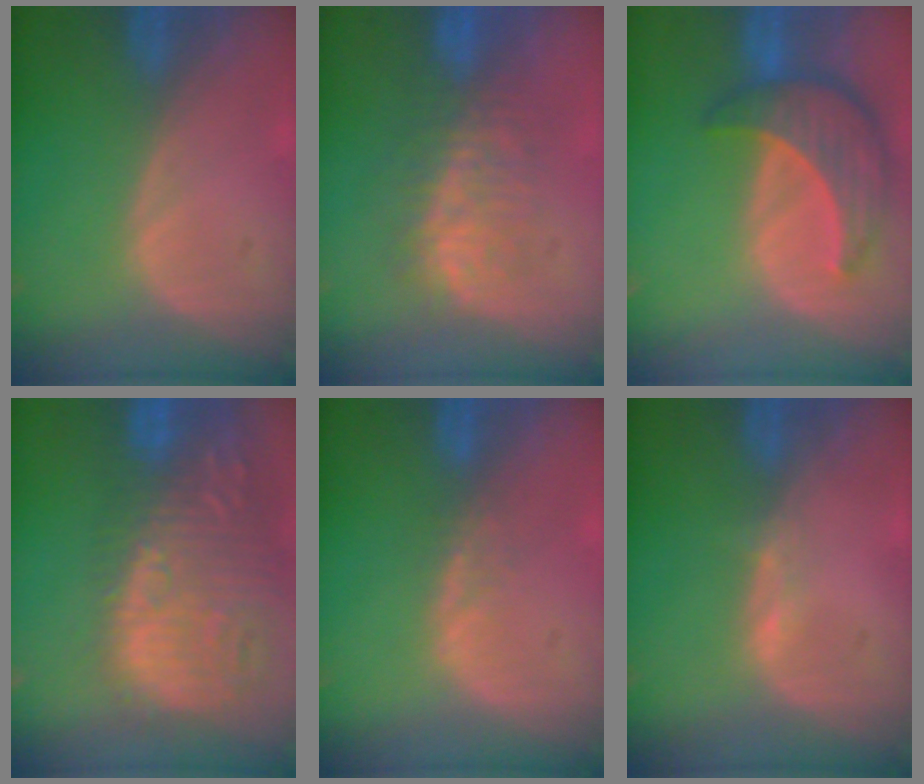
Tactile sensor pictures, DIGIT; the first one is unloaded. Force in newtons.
{"total": 7.5, "press": 7.3, "slide": 1.7}
{"total": 8.6, "press": 7.7, "slide": 3.8}
{"total": 15.8, "press": 13.2, "slide": 8.7}
{"total": 1.4, "press": 1.4, "slide": 0.3}
{"total": 1.0, "press": 0.8, "slide": 0.5}